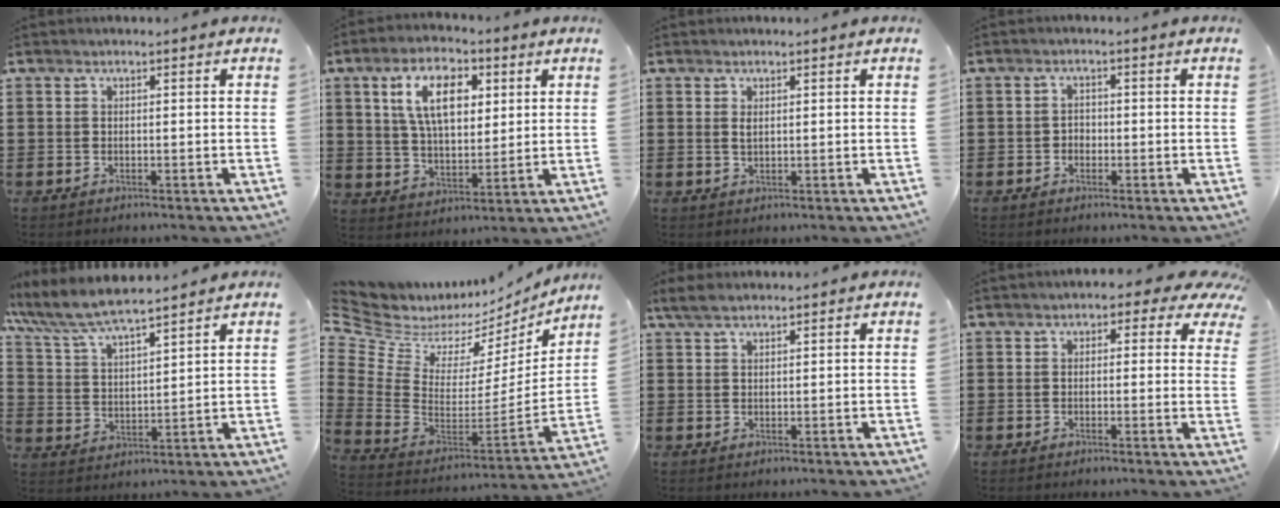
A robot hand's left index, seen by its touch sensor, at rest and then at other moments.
{"total": 10.1, "force": [4.3, 5.1, 7.5], "torque": [-0.155, 0.015, 0.076]}
{"total": 1.1, "force": [0.4, 0.6, 0.8], "torque": [-0.019, 0.004, 0.006]}
{"total": 1.3, "force": [-0.8, 1.1, 0.4], "torque": [-0.012, 0.003, -0.018]}
{"total": 6.9, "force": [6.3, 0.9, 2.6], "torque": [-0.078, -0.029, 0.110]}
{"total": 5.0, "force": [3.7, 3.4, 0.6], "torque": [-0.055, -0.042, 0.064]}
{"total": 2.5, "force": [1.9, 0.7, 1.5], "torque": [-0.033, 0.003, 0.036]}
{"total": 2.7, "force": [1.1, 1.7, 1.7], "torque": [-0.026, 0.000, 0.013]}